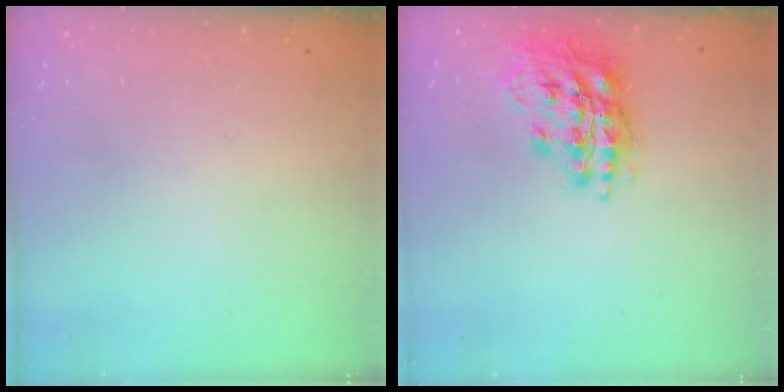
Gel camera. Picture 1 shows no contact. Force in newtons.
{"total": 16.9, "press": 16.8, "slide": 1.5}